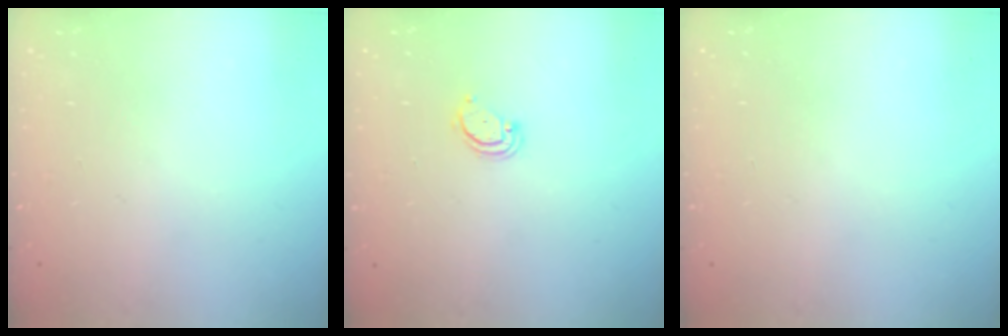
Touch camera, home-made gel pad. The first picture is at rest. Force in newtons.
{"total": 2.9, "press": 2.9, "slide": 0.2}
{"total": 0.0}